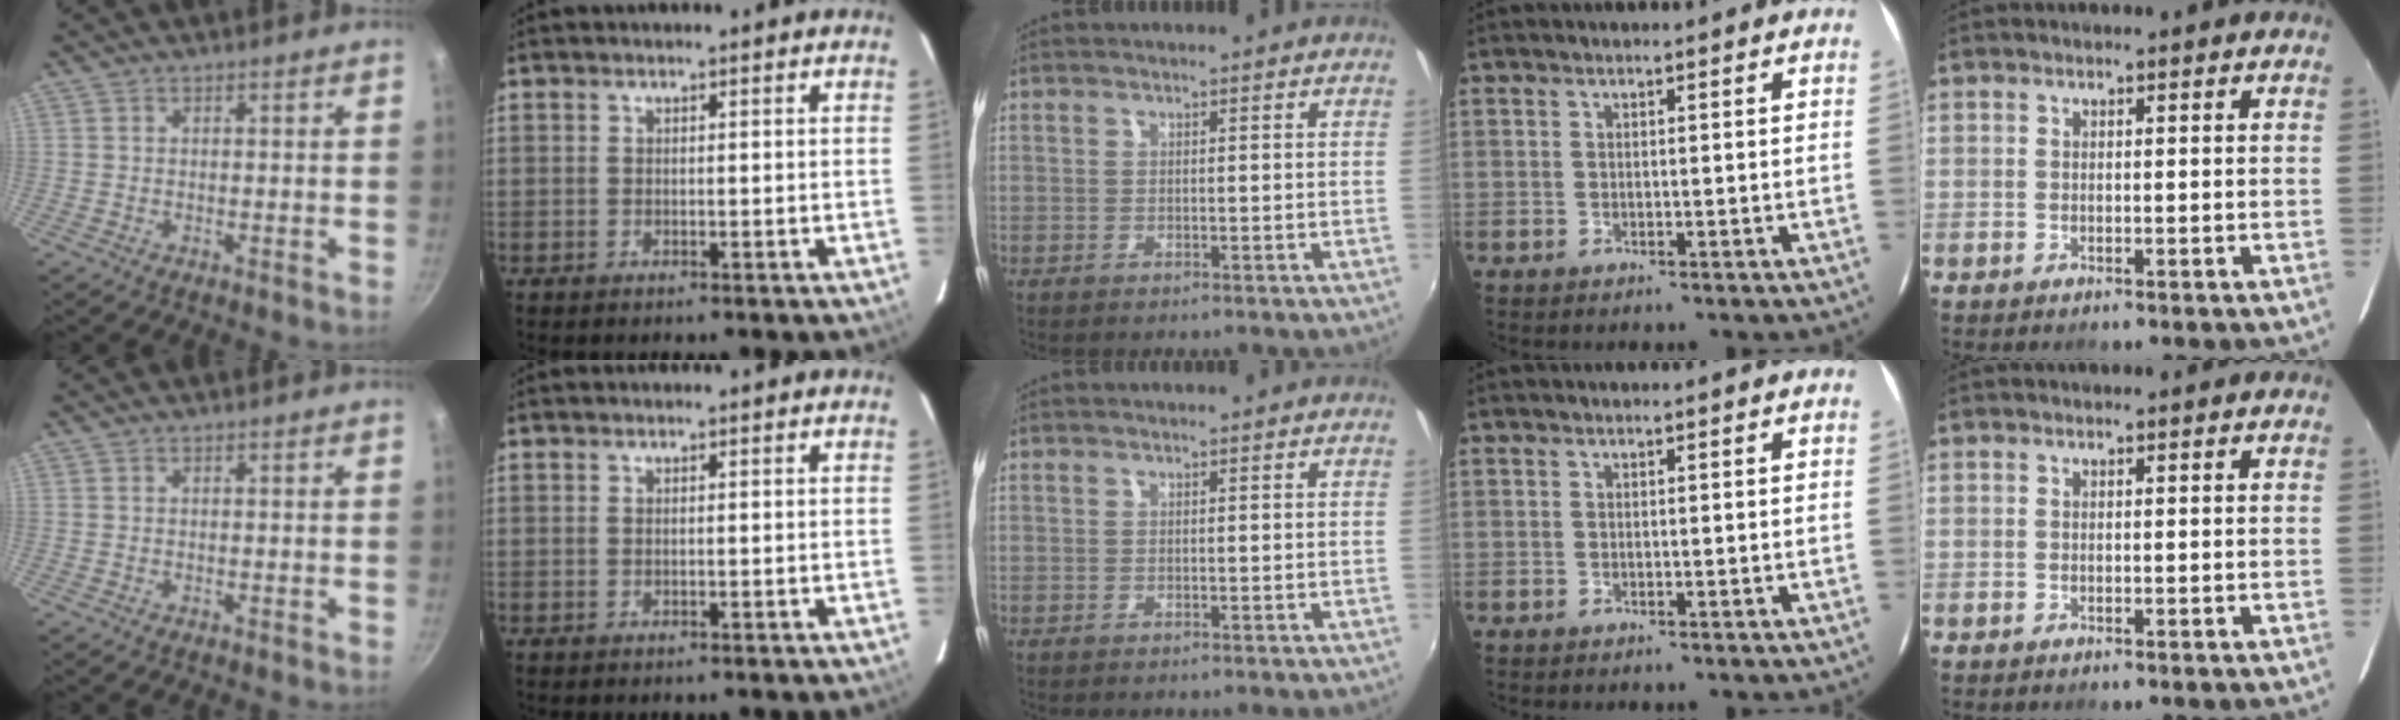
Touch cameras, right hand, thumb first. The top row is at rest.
{}